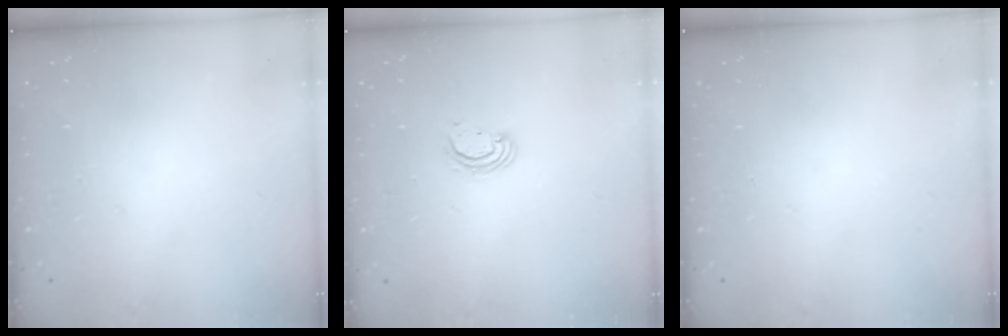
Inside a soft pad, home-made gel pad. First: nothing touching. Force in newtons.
{"total": 3.1, "press": 3.1, "slide": 0.1}
{"total": 0.0}